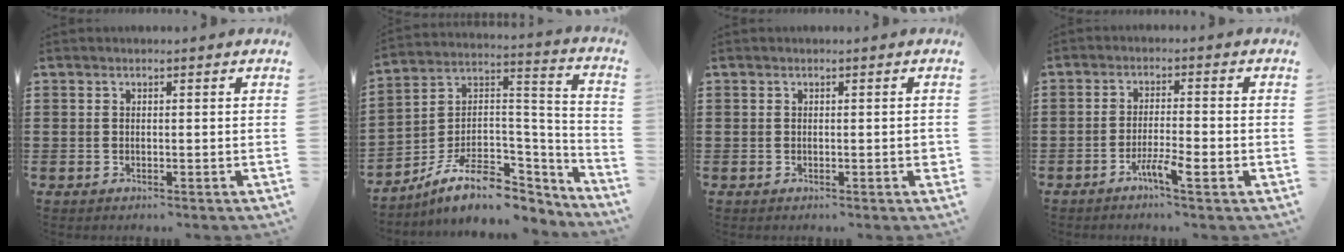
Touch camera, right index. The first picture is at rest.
{"total": 10.8, "force": [-6.8, 5.6, 6.2], "torque": [-0.126, 0.011, -0.123]}
{"total": 0.9, "force": [-0.1, 0.1, 0.9], "torque": [-0.017, -0.002, -0.001]}
{"total": 4.4, "force": [-2.7, 0.4, 3.5], "torque": [-0.072, -0.006, -0.052]}